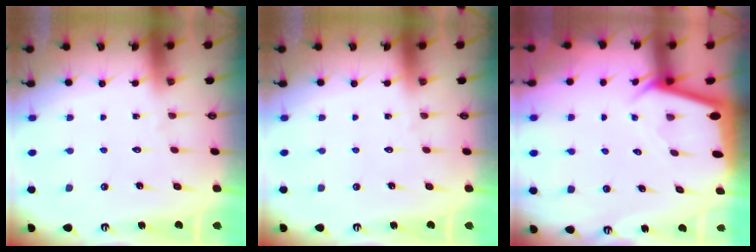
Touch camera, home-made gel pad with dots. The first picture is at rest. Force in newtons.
{"total": 0.0}
{"total": 2.3, "press": 2.3, "slide": 0.1}